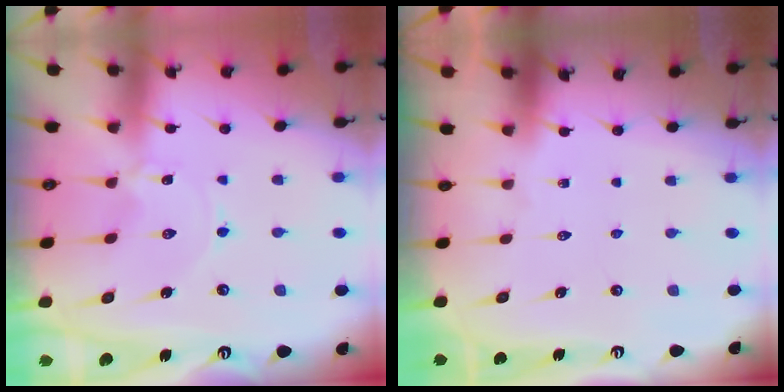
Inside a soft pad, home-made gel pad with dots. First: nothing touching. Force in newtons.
{"total": 0.0}